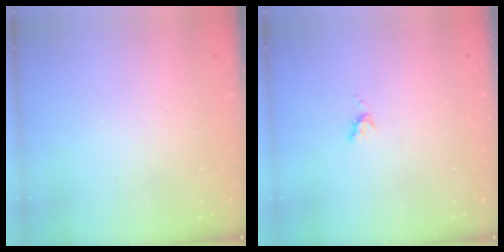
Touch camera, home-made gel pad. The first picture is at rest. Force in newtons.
{"total": 4.0, "press": 4.0, "slide": 0.6}